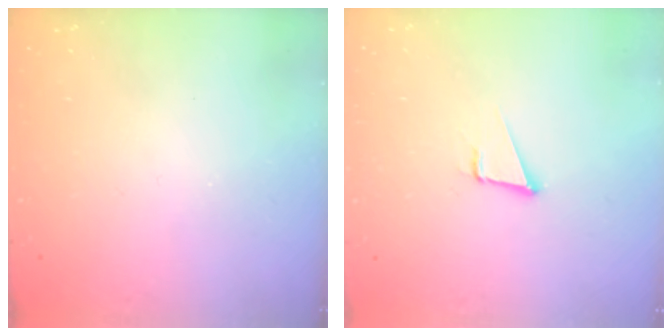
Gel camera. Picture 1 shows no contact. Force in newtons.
{"total": 3.4, "press": 2.6, "slide": 2.2}